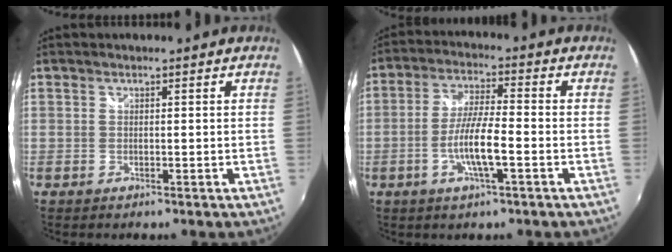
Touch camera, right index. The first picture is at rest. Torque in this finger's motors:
{"motor_torque": [1.35, -0.57, 0.73, 0.18]}